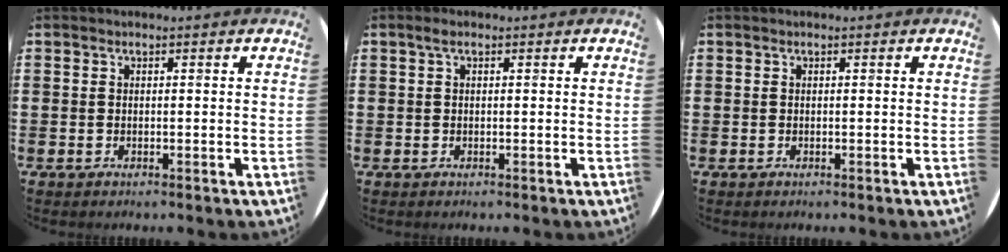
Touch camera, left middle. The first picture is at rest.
{"total": 0.7, "force": [0.3, 0.3, 0.5], "torque": [-0.012, 0.004, 0.004]}
{"total": 0.0}